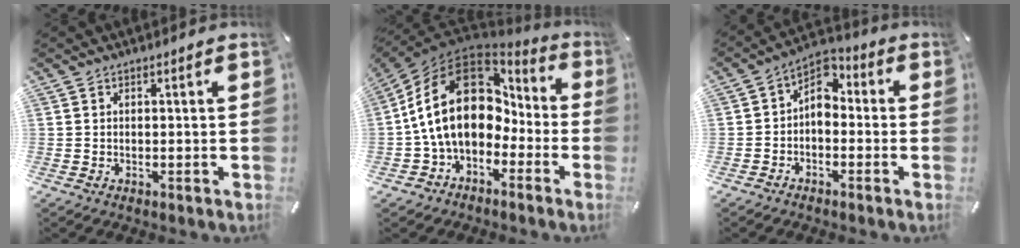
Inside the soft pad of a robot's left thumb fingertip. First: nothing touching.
{"total": 20.9, "force": [2.1, 14.8, 14.6], "torque": [-0.292, 0.004, 0.039]}
{"total": 5.6, "force": [-0.5, 4.3, 3.5], "torque": [-0.066, 0.002, -0.015]}